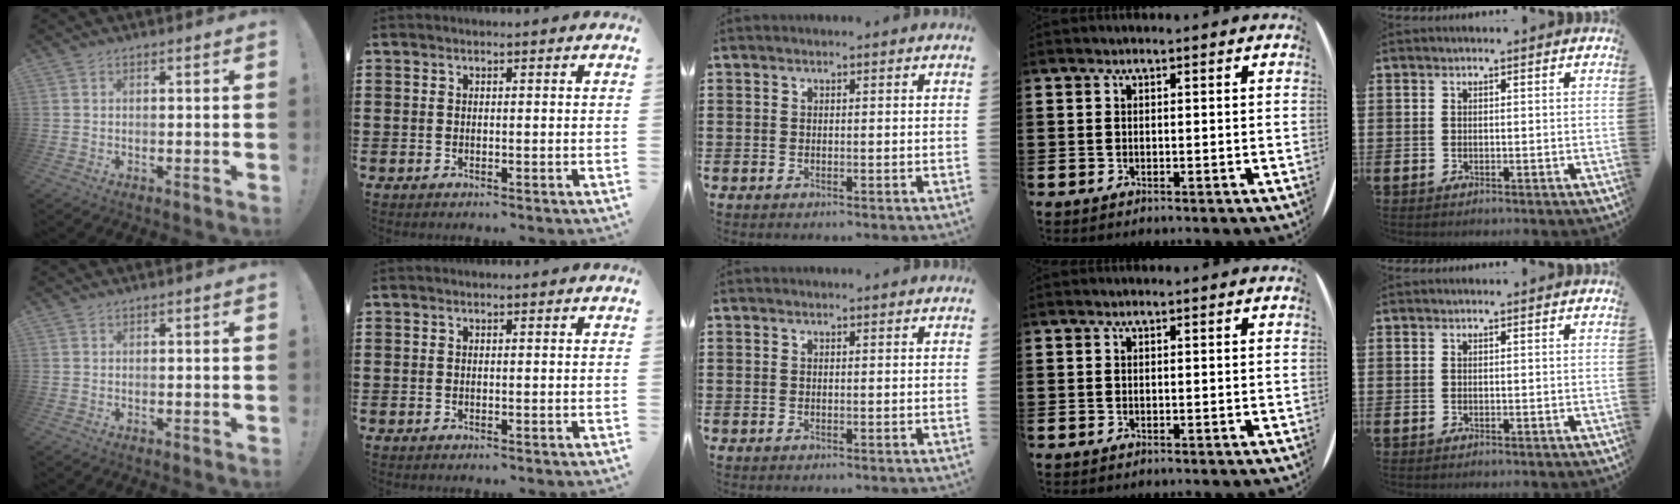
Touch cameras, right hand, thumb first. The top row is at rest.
{}